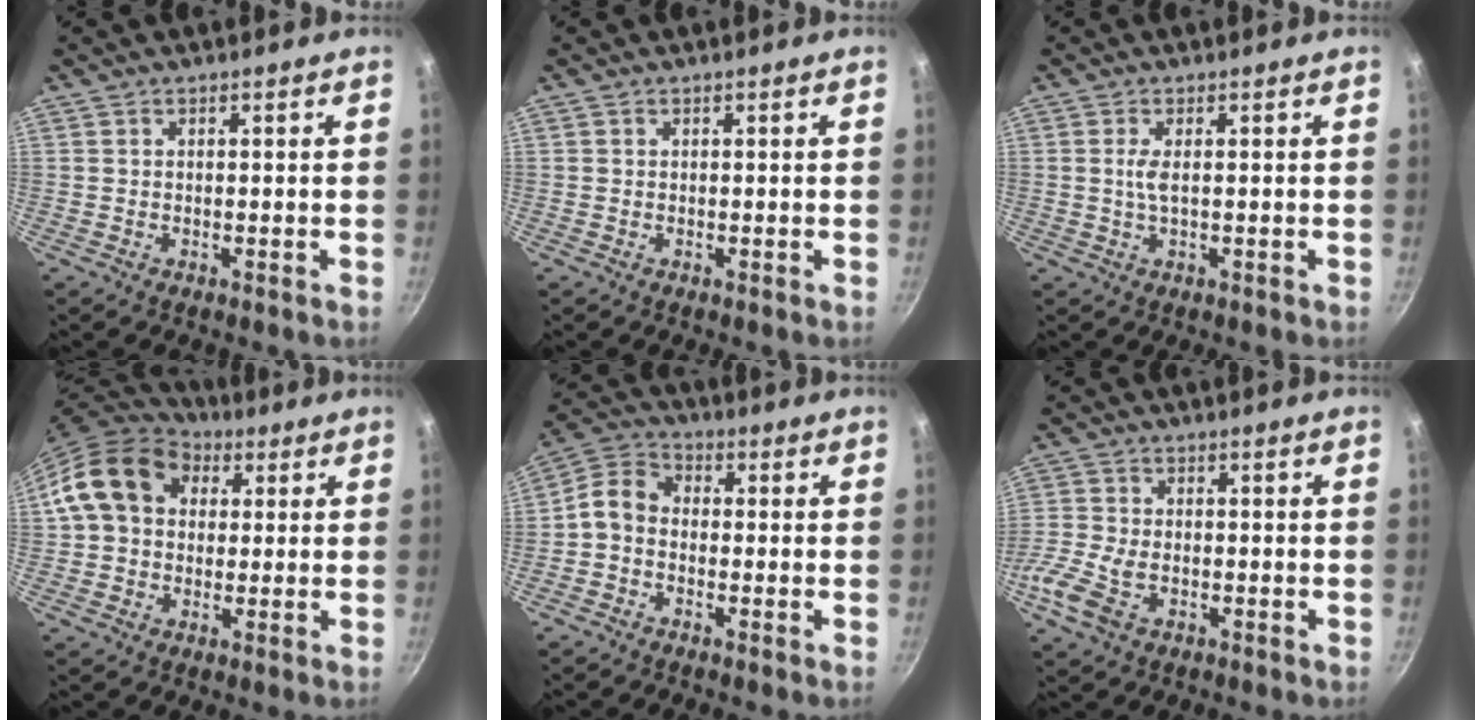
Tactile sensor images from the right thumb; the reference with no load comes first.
{"total": 0.0}
{"total": 2.2, "force": [0.2, 0.6, 2.2], "torque": [-0.052, -0.001, 0.005]}
{"total": 14.8, "force": [3.6, 11.6, 8.4], "torque": [-0.128, 0.028, 0.046]}
{"total": 6.3, "force": [-1.5, 4.8, 3.7], "torque": [-0.068, 0.033, -0.050]}
{"total": 8.2, "force": [-2.9, 5.2, 5.6], "torque": [-0.126, 0.008, -0.068]}